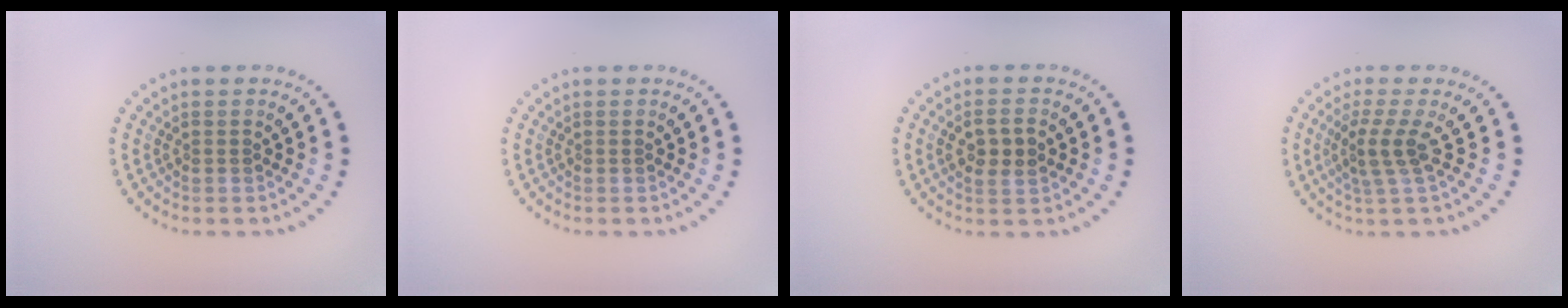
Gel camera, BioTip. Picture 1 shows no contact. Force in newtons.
{"total": 0.0}
{"total": 2.6, "press": 2.6, "slide": 0.5}
{"total": 2.5, "press": 1.9, "slide": 1.7}